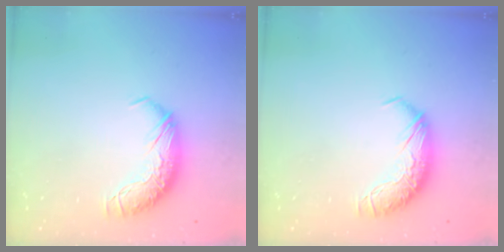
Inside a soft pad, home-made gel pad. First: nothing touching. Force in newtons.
{"total": 0.0}